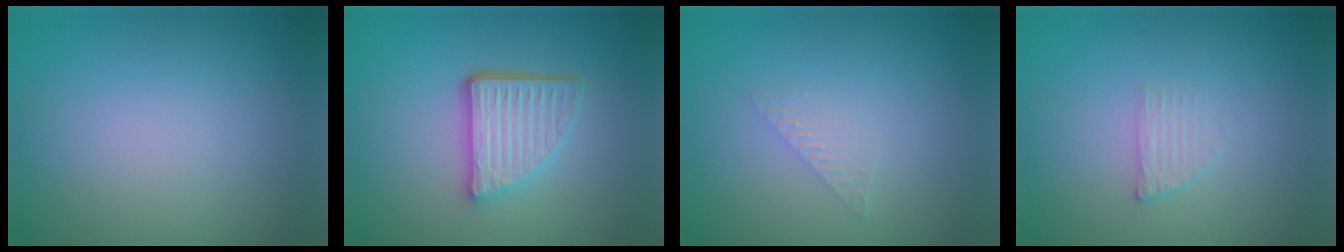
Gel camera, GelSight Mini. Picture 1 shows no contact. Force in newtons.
{"total": 5.0, "press": 3.6, "slide": 3.5}
{"total": 1.0, "press": 1.0, "slide": 0.0}
{"total": 1.2, "press": 1.2, "slide": 0.3}